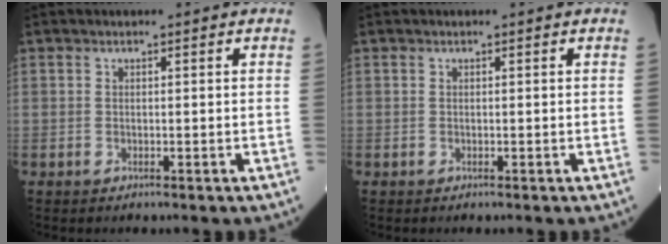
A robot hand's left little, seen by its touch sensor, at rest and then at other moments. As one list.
[{"total": 0.0}]